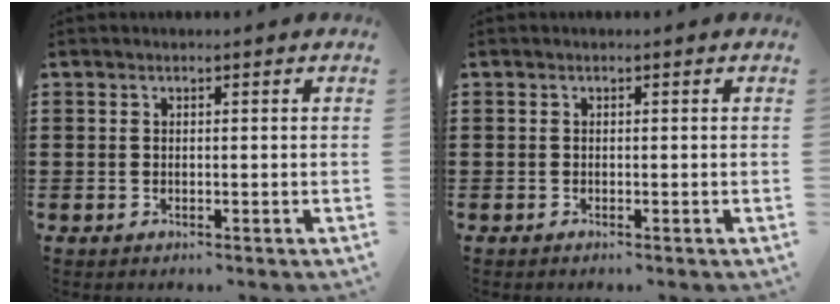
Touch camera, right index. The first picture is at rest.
{"total": 0.0}